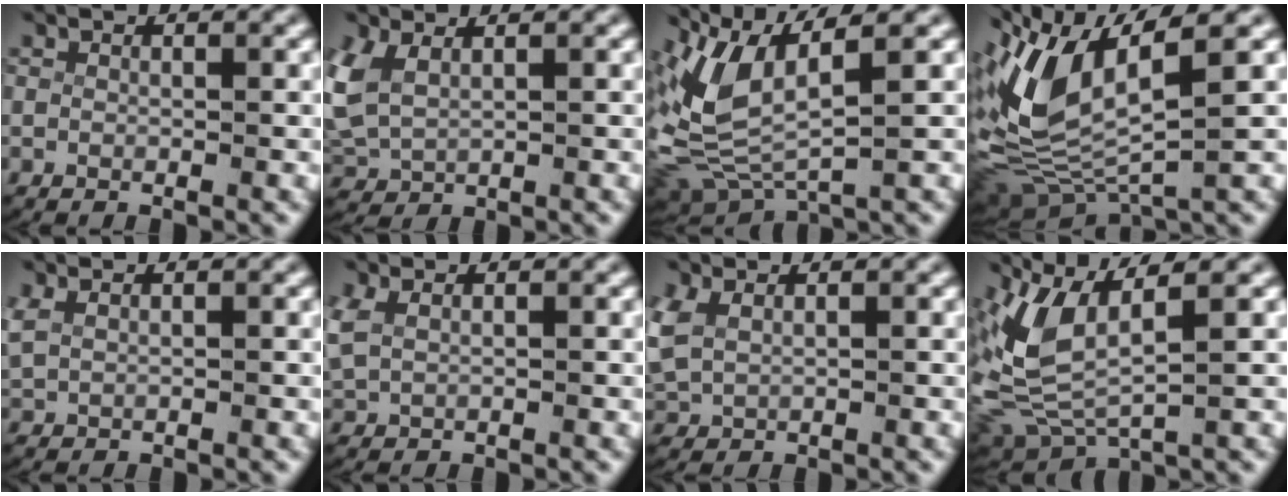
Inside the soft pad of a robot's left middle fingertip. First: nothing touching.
{"total": 3.7, "force": [0.8, 3.0, 2.1], "torque": [-0.083, -0.014, 0.031]}
{"total": 7.4, "force": [1.6, 4.4, 5.7], "torque": [-0.154, -0.009, 0.034]}
{"total": 9.2, "force": [0.8, 5.9, 7.1], "torque": [-0.178, -0.008, 0.016]}
{"total": 1.2, "force": [0.7, 0.7, 0.7], "torque": [-0.027, -0.001, 0.025]}
{"total": 1.7, "force": [0.7, 1.2, 1.0], "torque": [-0.039, -0.004, 0.026]}
{"total": 2.7, "force": [0.6, 2.2, 1.3], "torque": [-0.056, -0.010, 0.028]}
{"total": 6.7, "force": [1.5, 4.1, 5.0], "torque": [-0.148, -0.013, 0.036]}